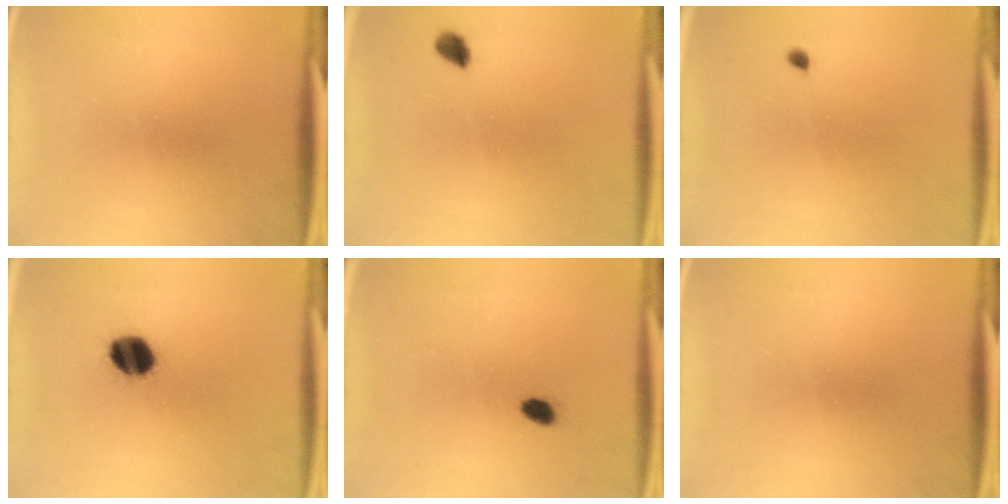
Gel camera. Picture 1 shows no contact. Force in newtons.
{"total": 1.6}
{"total": 0.5}
{"total": 8.2}
{"total": 2.0}
{"total": 0.0}